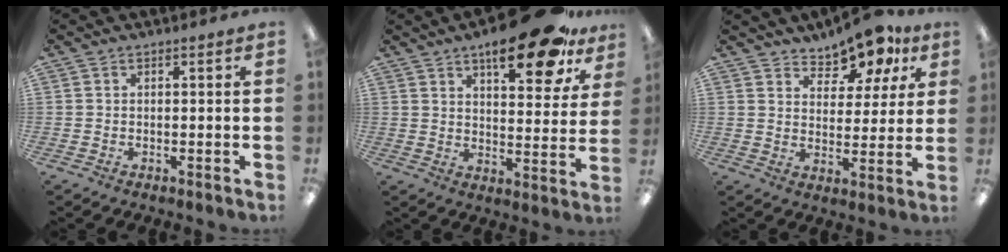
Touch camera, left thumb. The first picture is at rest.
{"total": 17.2, "force": [11.3, 5.9, 11.5], "torque": [-0.152, -0.065, 0.179]}
{"total": 10.6, "force": [9.1, 4.2, 3.5], "torque": [-0.056, -0.065, 0.168]}